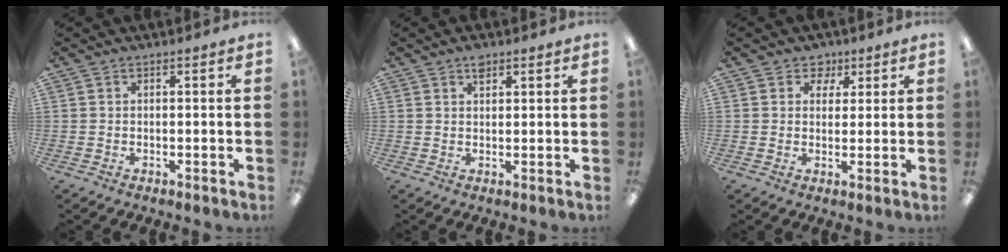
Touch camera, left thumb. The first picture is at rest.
{"total": 2.2, "force": [1.6, 1.0, 1.1], "torque": [-0.009, -0.007, 0.026]}
{"total": 4.0, "force": [2.3, 3.2, 0.9], "torque": [-0.004, -0.007, 0.037]}